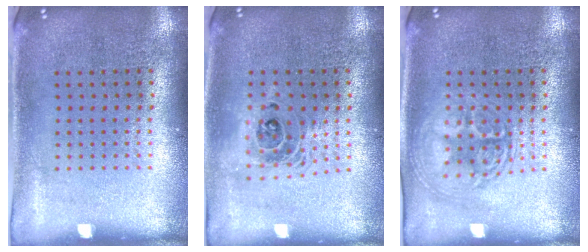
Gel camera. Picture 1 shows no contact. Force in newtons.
{"total": 1.5, "press": 1.2, "slide": 0.9}
{"total": 2.0, "press": 1.9, "slide": 0.3}